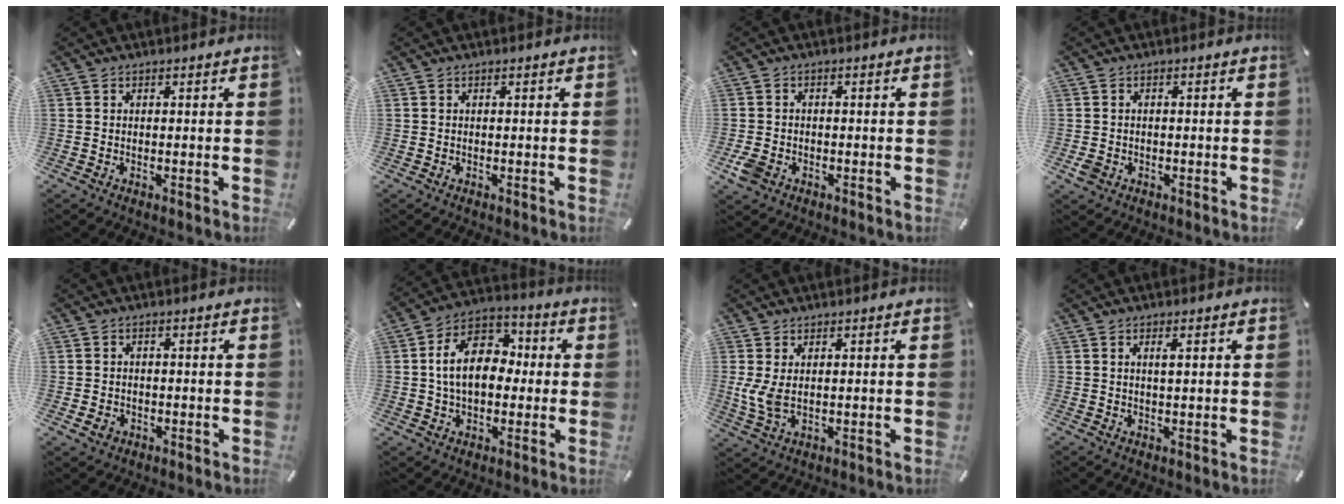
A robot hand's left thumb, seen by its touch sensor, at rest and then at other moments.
{"total": 0.0}
{"total": 3.8, "force": [-1.7, 2.7, 2.0], "torque": [-0.053, 0.000, -0.035]}
{"total": 2.2, "force": [-0.8, 1.8, 1.0], "torque": [-0.018, 0.004, -0.014]}
{"total": 2.4, "force": [-0.8, 2.1, 1.0], "torque": [-0.016, 0.004, -0.016]}
{"total": 13.2, "force": [0.4, 9.4, 9.2], "torque": [-0.171, 0.017, 0.007]}
{"total": 5.7, "force": [0.6, 2.8, 5.0], "torque": [-0.116, -0.003, 0.008]}
{"total": 1.8, "force": [0.6, 0.3, 1.7], "torque": [-0.034, 0.001, 0.009]}